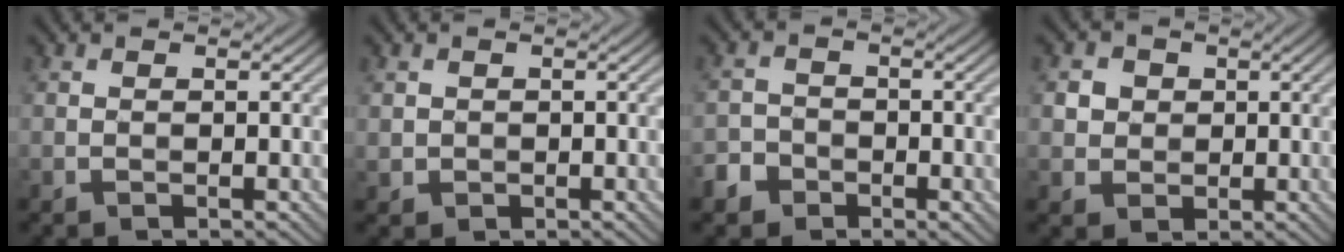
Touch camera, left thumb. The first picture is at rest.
{"total": 1.3, "force": [0.1, 1.2, 0.3], "torque": [-0.009, -0.007, 0.004]}
{"total": 3.6, "force": [-2.2, 2.6, 1.1], "torque": [-0.018, -0.002, -0.043]}
{"total": 4.0, "force": [1.0, 3.7, 1.4], "torque": [-0.046, -0.005, 0.019]}